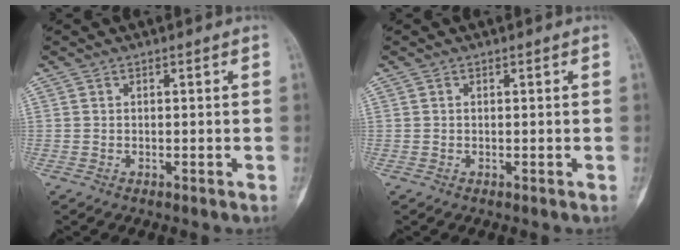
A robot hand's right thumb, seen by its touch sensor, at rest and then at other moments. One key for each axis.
{"total": 0.0}